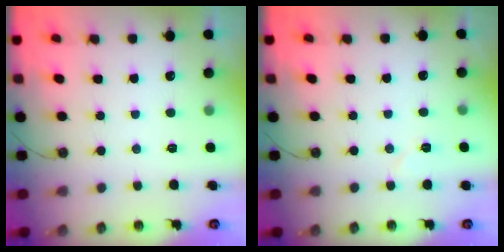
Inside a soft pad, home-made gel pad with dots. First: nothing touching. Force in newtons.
{"total": 4.3, "press": 3.9, "slide": 1.7}